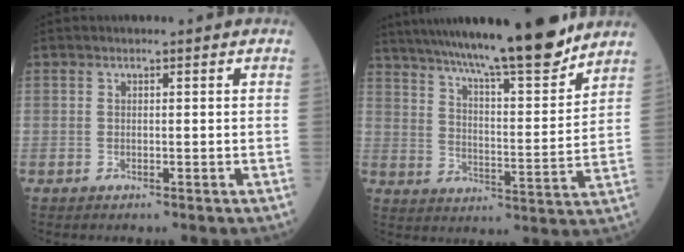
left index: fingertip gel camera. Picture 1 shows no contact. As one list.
[{"total": 20.1, "force": [17.2, 0.8, 10.4], "torque": [-0.168, -0.007, 0.262]}]